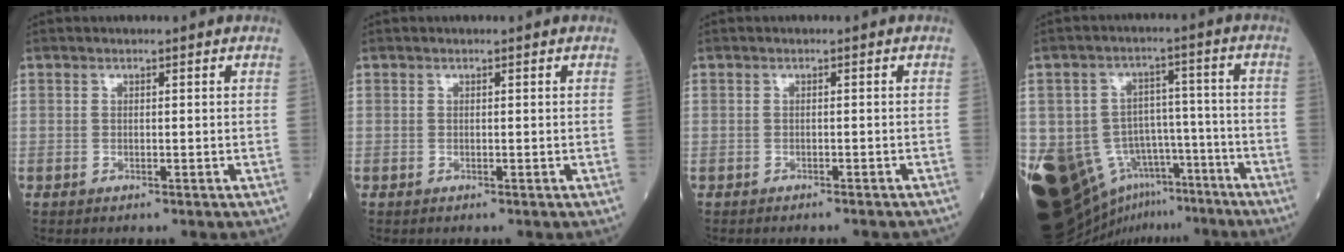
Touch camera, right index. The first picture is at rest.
{"total": 0.0}
{"total": 3.2, "force": [-3.1, 0.4, 1.0], "torque": [-0.014, -0.005, -0.037]}
{"total": 23.7, "force": [-13.3, 15.1, 12.5], "torque": [-0.298, 0.023, -0.196]}